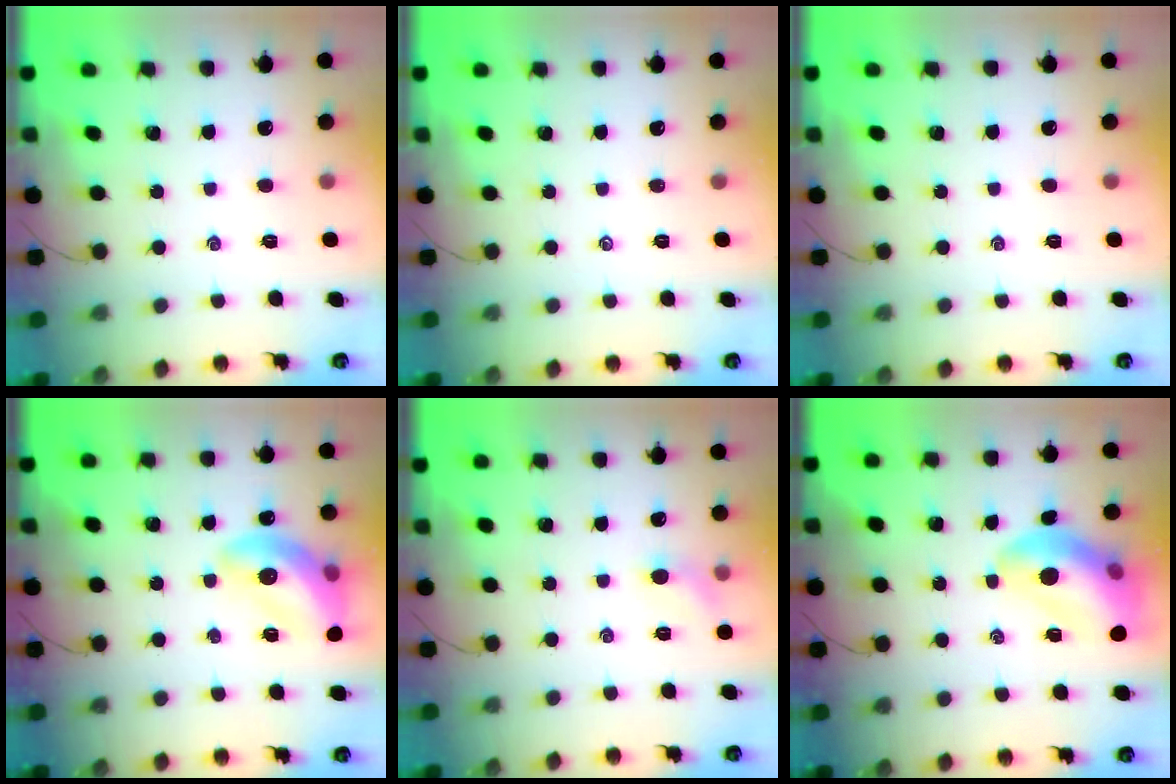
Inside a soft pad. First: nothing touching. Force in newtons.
{"total": 0.0}
{"total": 0.0}
{"total": 14.8, "press": 14.7, "slide": 2.0}
{"total": 6.0, "press": 5.7, "slide": 1.8}
{"total": 14.0, "press": 13.7, "slide": 3.0}